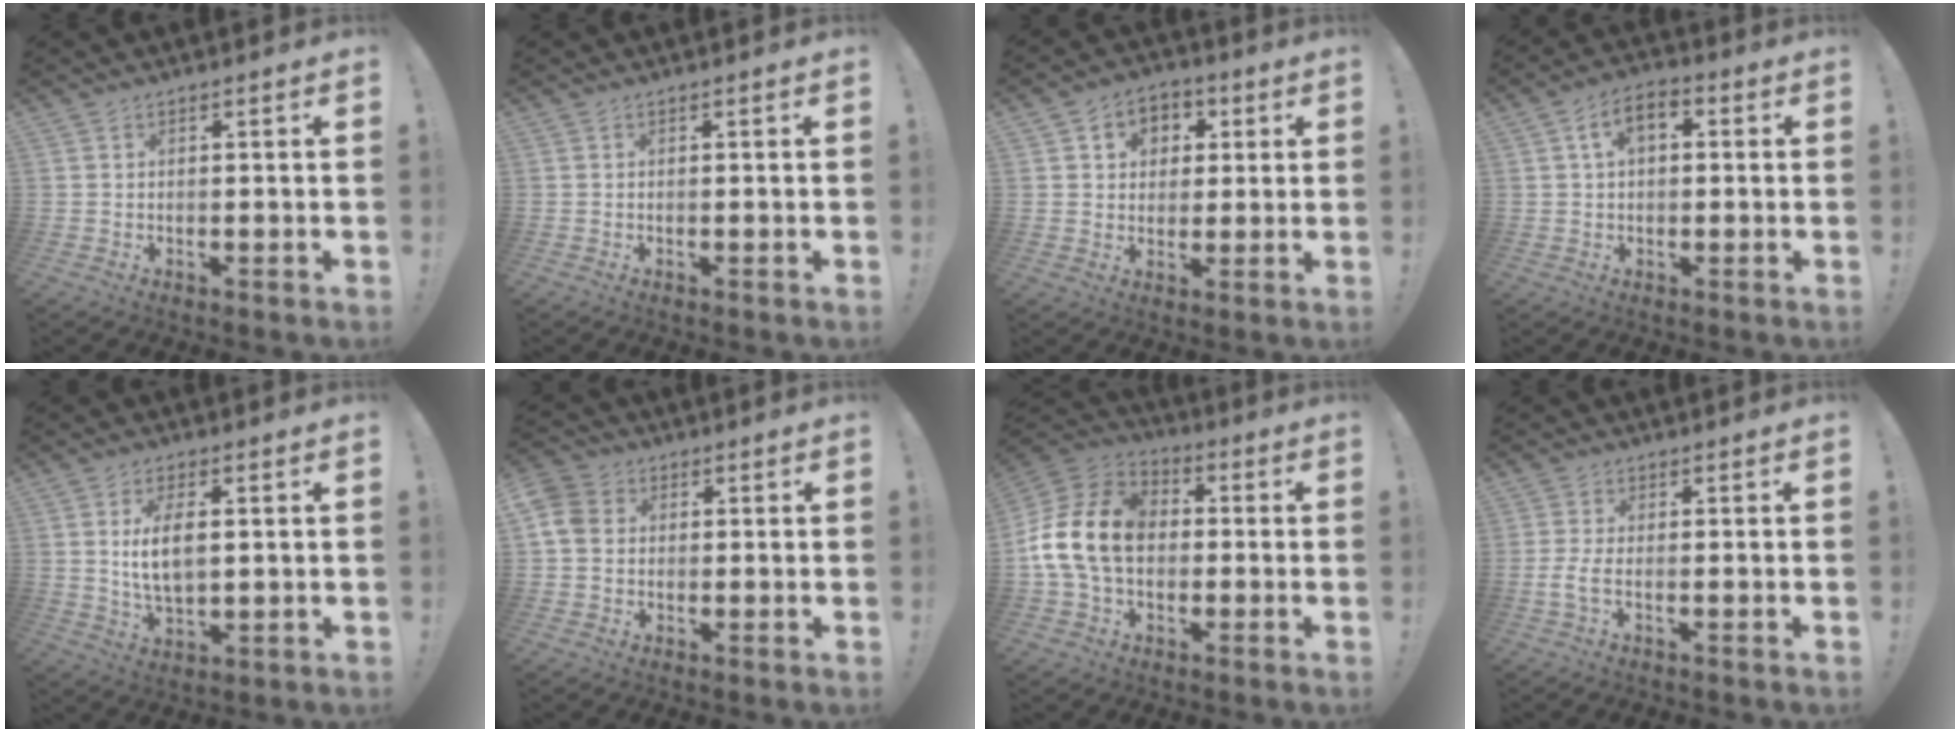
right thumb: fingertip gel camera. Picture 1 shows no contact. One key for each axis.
{"total": 0.0}
{"total": 6.9, "fx": 1.3, "fy": 6.4, "fz": 2.3, "tx": -0.027, "ty": -0.005, "tz": 0.027}
{"total": 6.9, "fx": 1.6, "fy": 4.4, "fz": 5.1, "tx": -0.077, "ty": 0.008, "tz": 0.028}
{"total": 8.6, "fx": 1.3, "fy": 4.2, "fz": 7.4, "tx": -0.125, "ty": -0.010, "tz": 0.016}
{"total": 7.9, "fx": 0.8, "fy": 6.7, "fz": 4.0, "tx": -0.084, "ty": 0.005, "tz": 0.016}
{"total": 18.1, "fx": 0.7, "fy": 13.0, "fz": 12.5, "tx": -0.225, "ty": 0.026, "tz": 0.023}
{"total": 3.5, "fx": -1.0, "fy": 1.2, "fz": 3.2, "tx": -0.066, "ty": -0.003, "tz": -0.017}